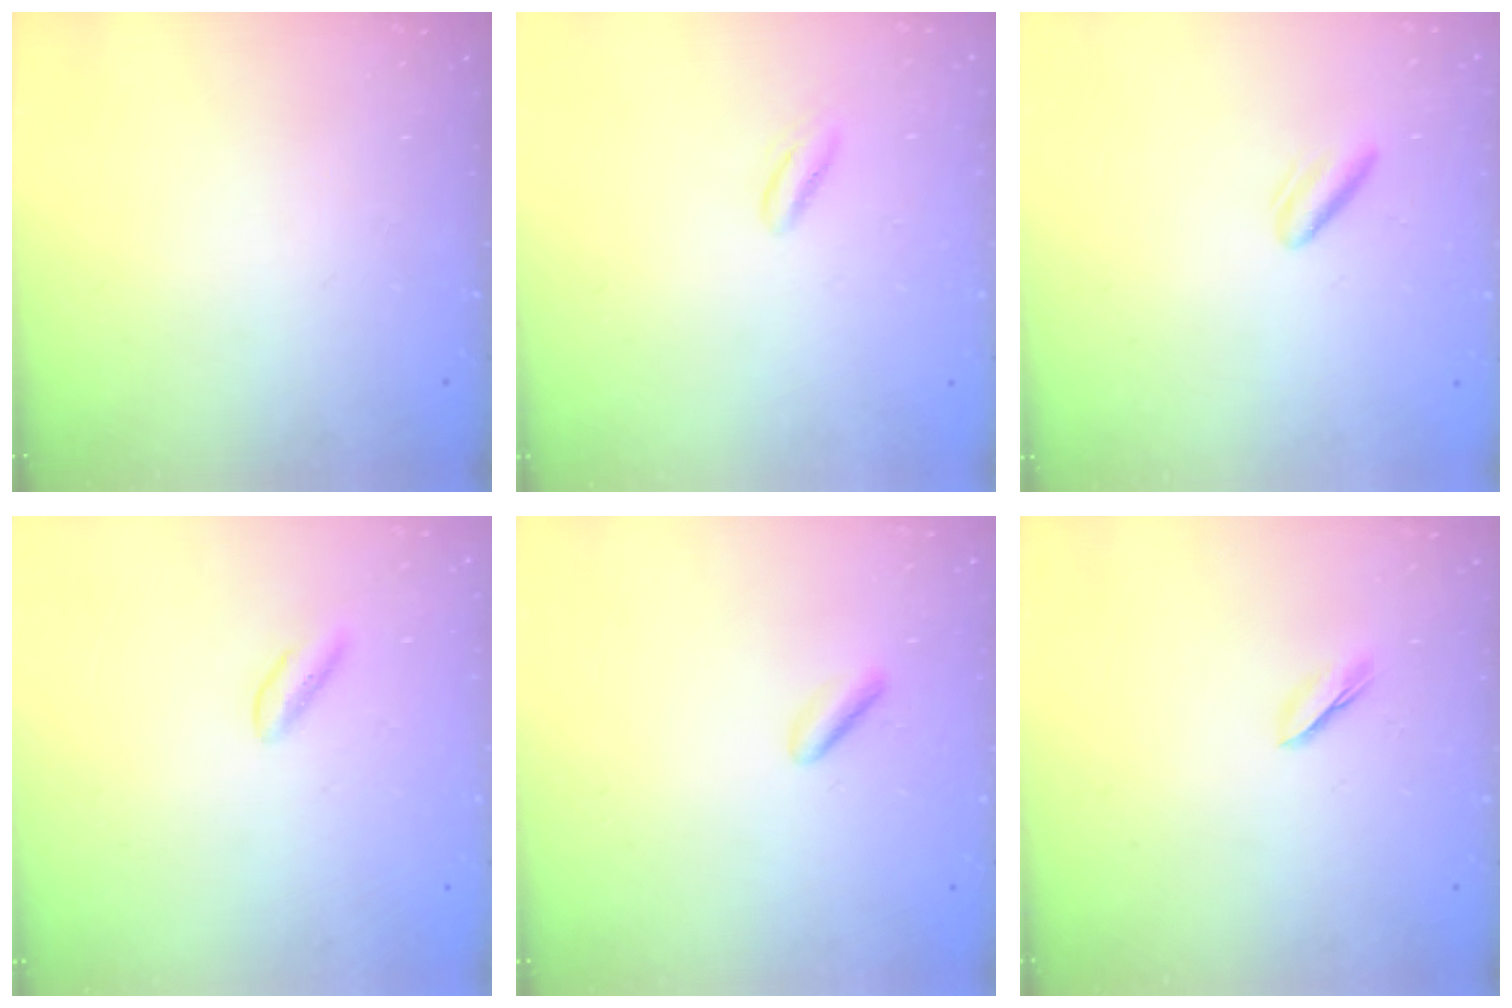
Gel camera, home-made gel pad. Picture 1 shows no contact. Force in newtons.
{"total": 2.7, "press": 2.6, "slide": 0.8}
{"total": 3.0, "press": 2.7, "slide": 1.3}
{"total": 0.0}
{"total": 1.4, "press": 1.1, "slide": 0.8}
{"total": 2.5, "press": 2.5, "slide": 0.4}